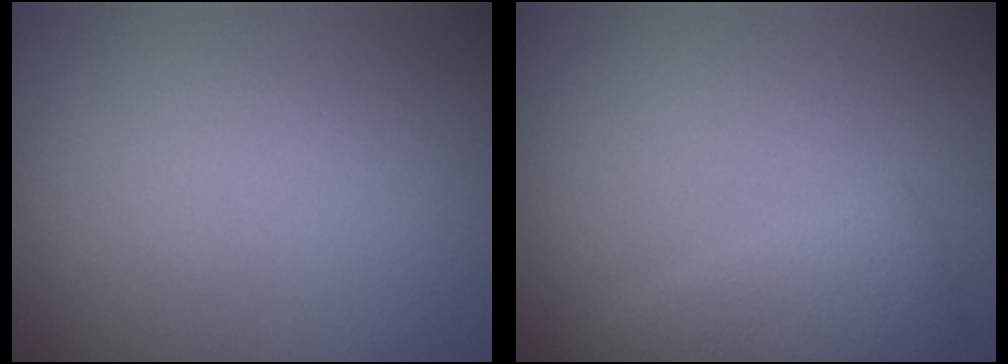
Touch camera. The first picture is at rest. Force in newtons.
{"total": 2.9, "press": 2.9, "slide": 0.1}